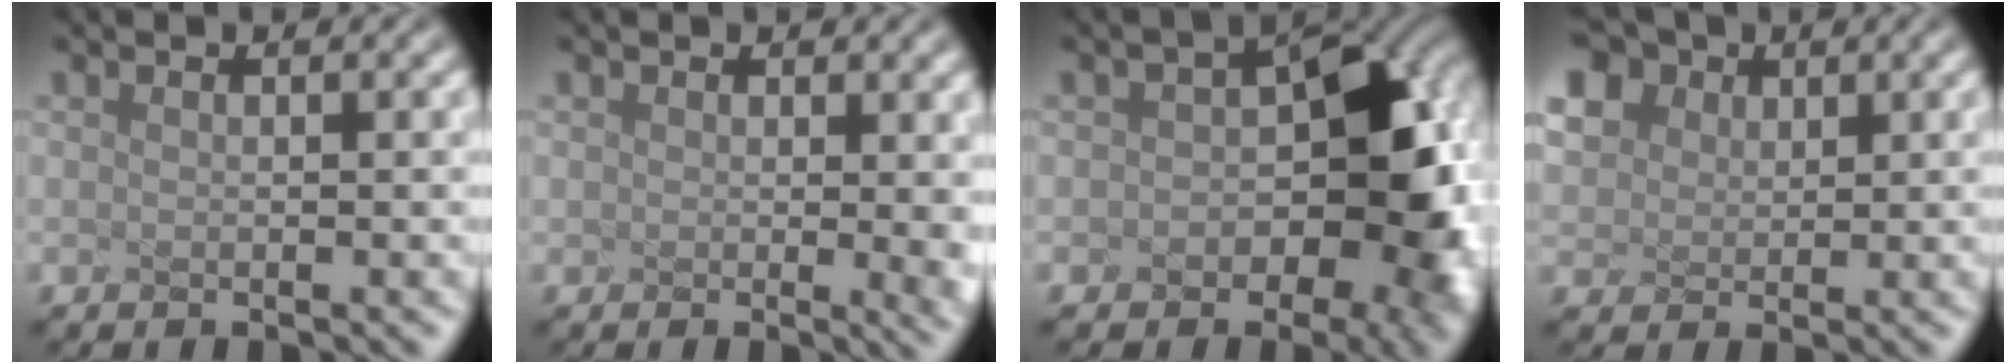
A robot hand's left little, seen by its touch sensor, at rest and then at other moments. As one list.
[{"total": 3.4, "force": [1.0, 1.1, 3.1], "torque": [-0.031, 0.007, 0.032]}, {"total": 10.1, "force": [-2.6, 5.7, 7.9], "torque": [-0.118, -0.020, 0.001]}, {"total": 6.5, "force": [3.7, 4.8, 2.5], "torque": [-0.120, 0.026, 0.098]}]